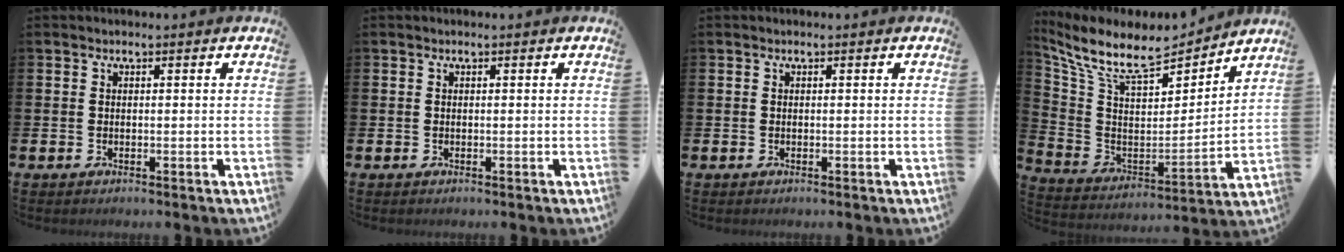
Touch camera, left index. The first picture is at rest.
{"total": 0.0}
{"total": 0.0}
{"total": 10.0, "force": [8.4, 3.3, 4.3], "torque": [-0.124, -0.052, 0.146]}